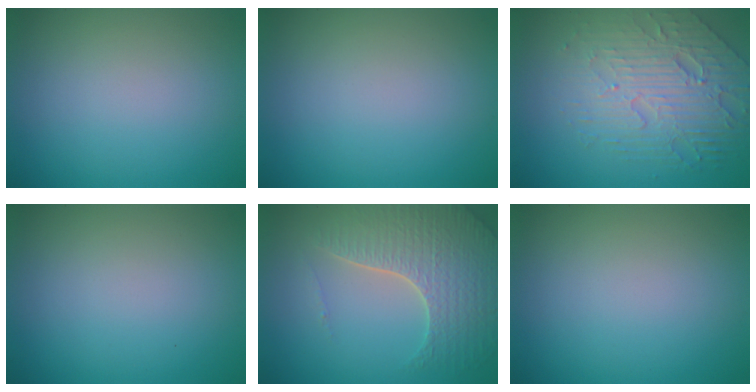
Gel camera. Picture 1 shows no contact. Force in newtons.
{"total": 0.0}
{"total": 6.4, "press": 4.8, "slide": 4.4}
{"total": 0.0}
{"total": 5.8, "press": 4.7, "slide": 3.3}
{"total": 0.0}